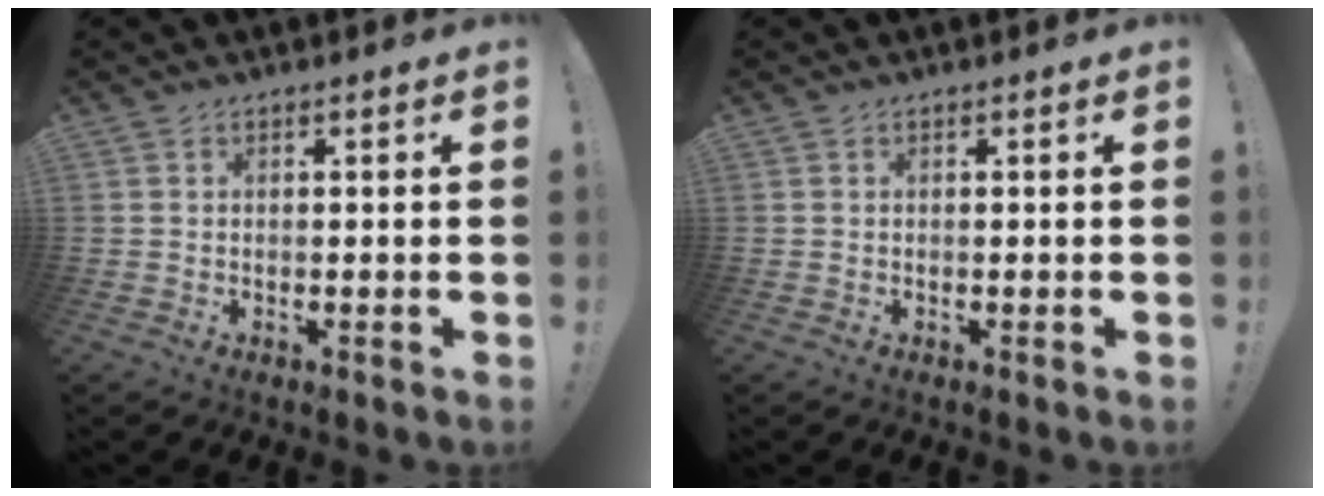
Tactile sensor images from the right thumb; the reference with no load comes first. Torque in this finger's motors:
{"motor_torque": [-0.02, 0.02, 0.00, 0.00, 0.00]}